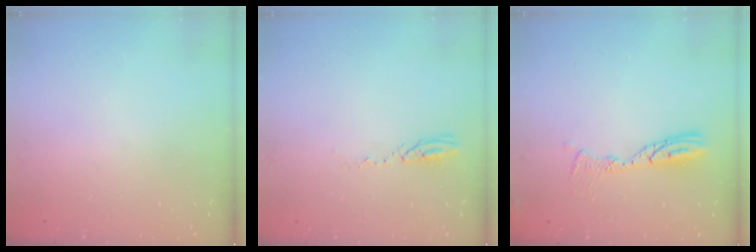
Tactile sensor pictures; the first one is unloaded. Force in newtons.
{"total": 4.1, "press": 4.1, "slide": 0.4}
{"total": 9.7, "press": 9.7, "slide": 0.9}